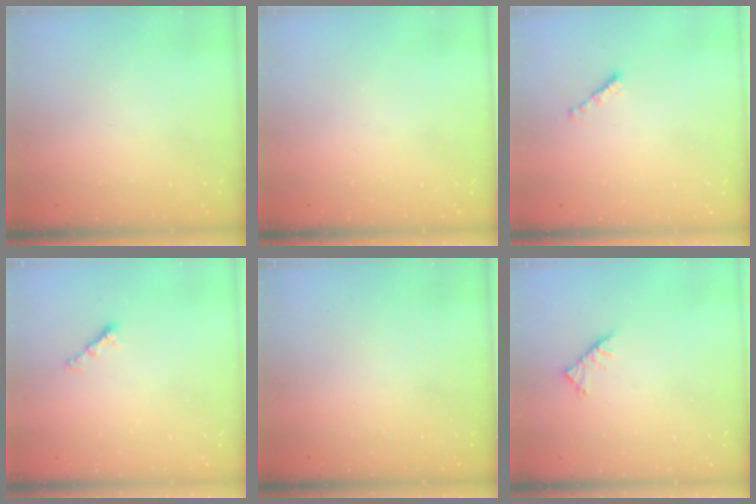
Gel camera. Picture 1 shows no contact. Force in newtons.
{"total": 0.0}
{"total": 2.1, "press": 2.1, "slide": 0.3}
{"total": 3.4, "press": 3.3, "slide": 0.6}
{"total": 0.0}
{"total": 4.2, "press": 4.1, "slide": 0.7}